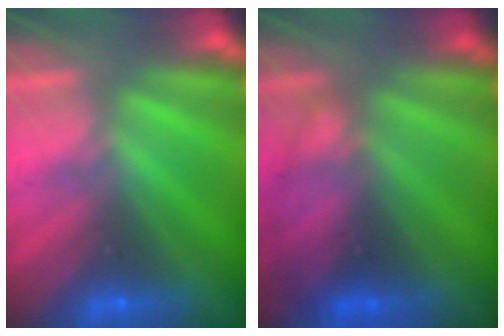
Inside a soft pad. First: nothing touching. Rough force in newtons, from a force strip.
{"total": 2.2}